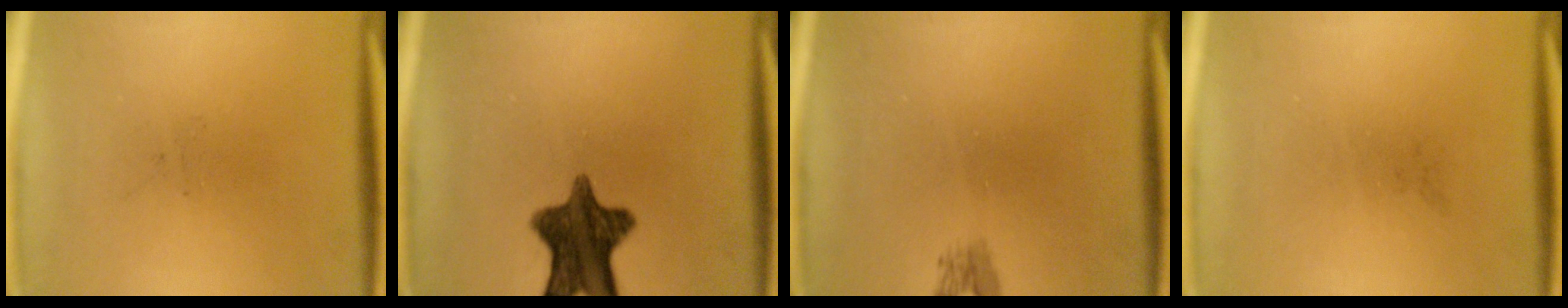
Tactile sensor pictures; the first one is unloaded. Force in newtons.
{"total": 10.9}
{"total": 1.3}
{"total": 0.0}